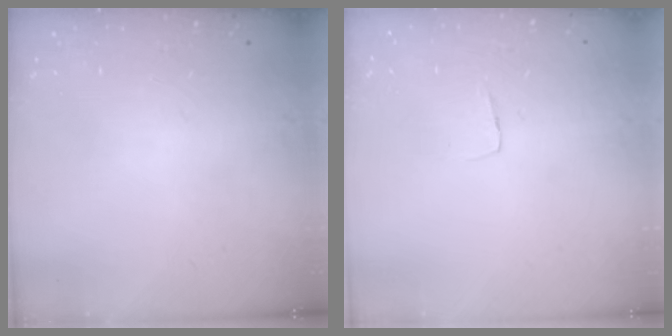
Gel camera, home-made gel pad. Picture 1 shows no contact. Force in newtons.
{"total": 3.3, "press": 3.3, "slide": 0.2}